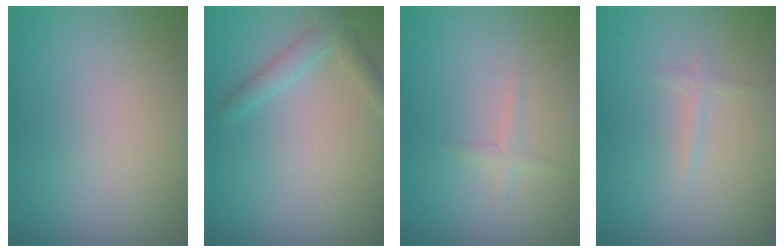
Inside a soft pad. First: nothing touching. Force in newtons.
{"total": 2.3, "press": 2.3, "slide": 0.1}
{"total": 0.9, "press": 0.8, "slide": 0.0}
{"total": 0.8, "press": 0.8, "slide": 0.0}